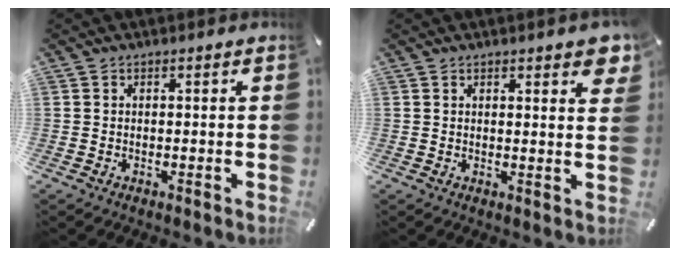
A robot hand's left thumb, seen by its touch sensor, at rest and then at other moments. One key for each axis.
{"total": 3.2, "fx": 2.5, "fy": 0.7, "fz": 1.9, "tx": -0.020, "ty": -0.015, "tz": 0.039}